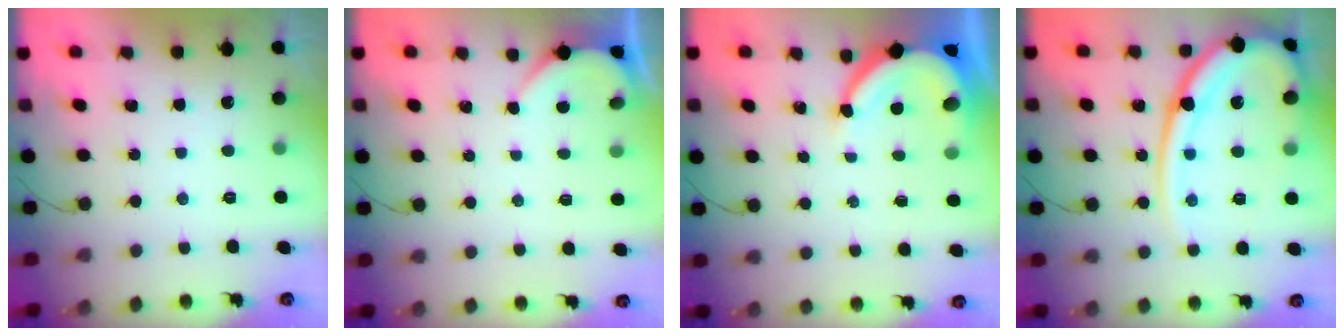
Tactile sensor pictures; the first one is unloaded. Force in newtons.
{"total": 1.8, "press": 1.8, "slide": 0.3}
{"total": 8.0, "press": 7.9, "slide": 1.1}
{"total": 18.9, "press": 18.8, "slide": 2.3}